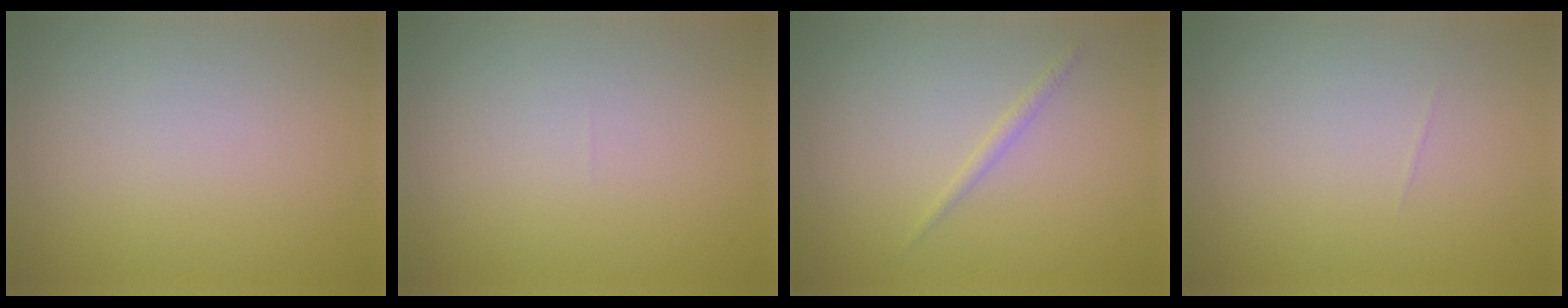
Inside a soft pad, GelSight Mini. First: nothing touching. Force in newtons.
{"total": 0.0}
{"total": 0.8, "press": 0.8, "slide": 0.1}
{"total": 0.0}